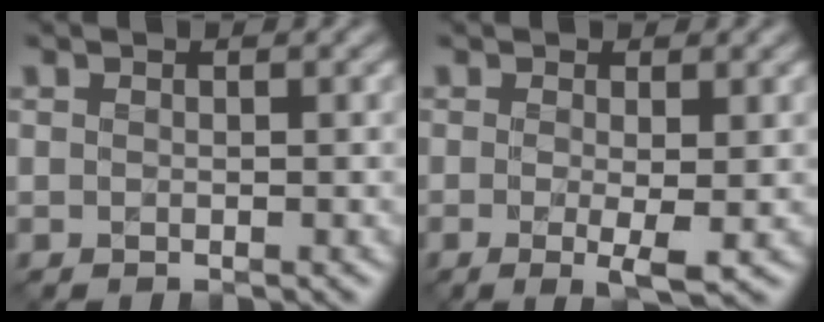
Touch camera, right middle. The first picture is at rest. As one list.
[{"total": 2.8, "force": [-0.4, 0.5, 2.7], "torque": [-0.048, -0.013, -0.006]}]